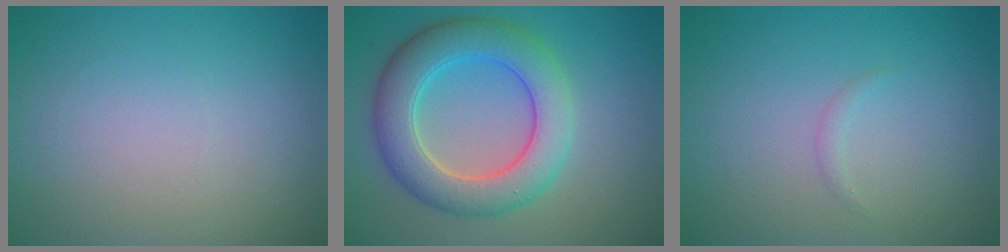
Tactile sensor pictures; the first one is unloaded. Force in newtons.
{"total": 7.1, "press": 7.1, "slide": 0.1}
{"total": 0.6, "press": 0.6, "slide": 0.0}